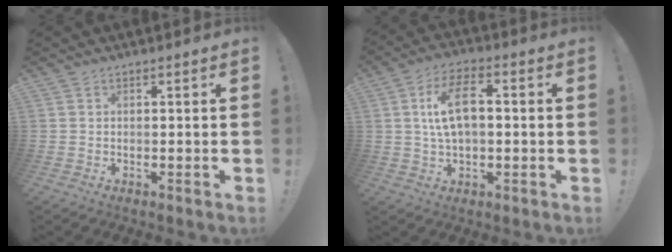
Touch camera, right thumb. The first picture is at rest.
{"total": 10.9, "force": [1.5, 5.8, 9.1], "torque": [-0.150, 0.009, 0.029]}